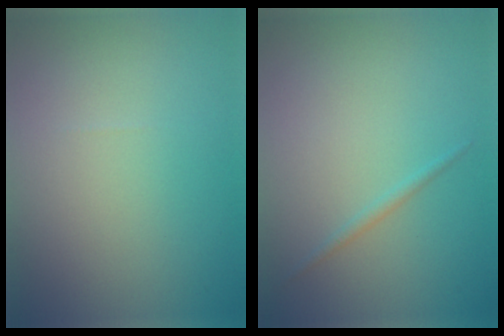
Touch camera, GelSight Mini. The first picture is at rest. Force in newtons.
{"total": 0.7, "press": 0.7, "slide": 0.0}